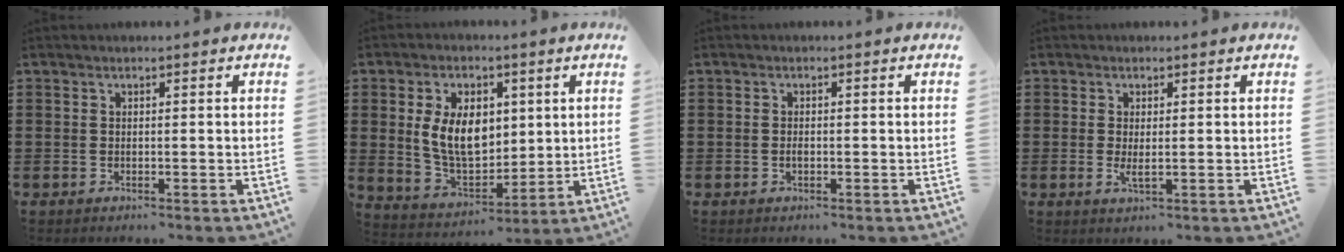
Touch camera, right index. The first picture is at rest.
{"total": 9.6, "force": [1.7, 6.2, 7.1], "torque": [-0.153, 0.006, 0.025]}
{"total": 1.0, "force": [-0.2, 0.4, 0.8], "torque": [-0.018, -0.003, -0.003]}
{"total": 1.9, "force": [0.1, 0.6, 1.8], "torque": [-0.033, -0.001, 0.002]}